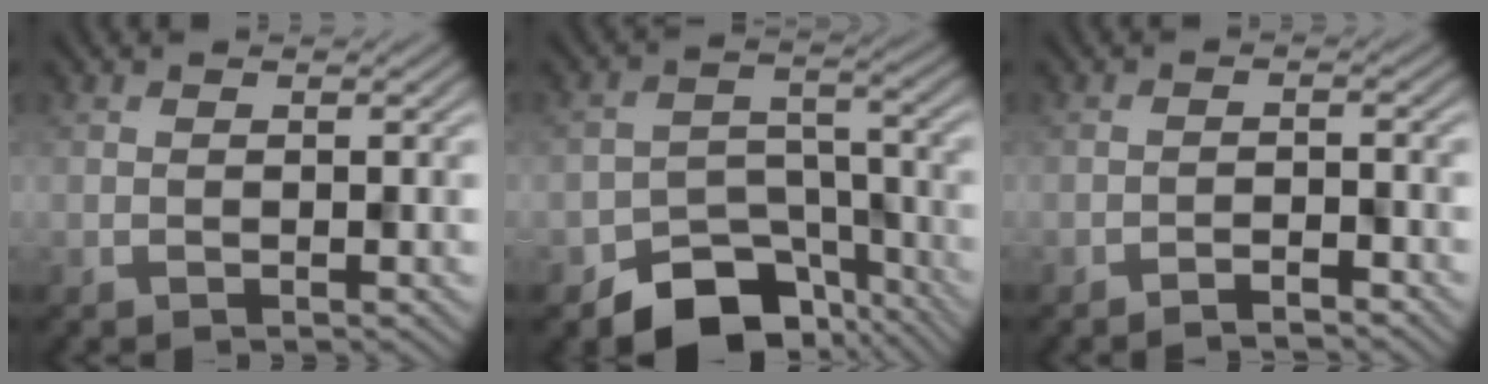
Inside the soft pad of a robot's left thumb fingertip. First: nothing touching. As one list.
[{"total": 9.5, "force": [-6.8, 5.5, 3.9], "torque": [-0.051, -0.013, -0.113]}, {"total": 2.0, "force": [-1.8, 0.2, 0.8], "torque": [-0.013, 0.004, -0.035]}]